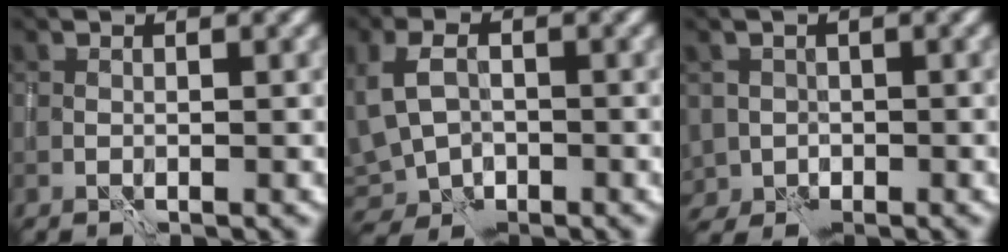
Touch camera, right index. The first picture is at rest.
{"total": 5.7, "force": [-1.0, 4.1, 3.8], "torque": [-0.081, -0.007, -0.011]}
{"total": 3.9, "force": [-2.2, 3.1, 0.7], "torque": [0.008, -0.009, -0.038]}